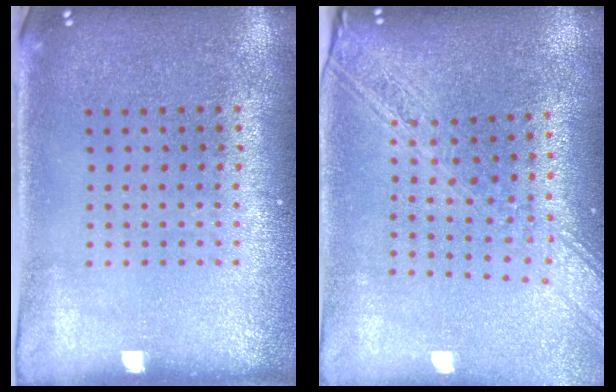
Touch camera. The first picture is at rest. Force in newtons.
{"total": 2.2, "press": 1.8, "slide": 1.3}